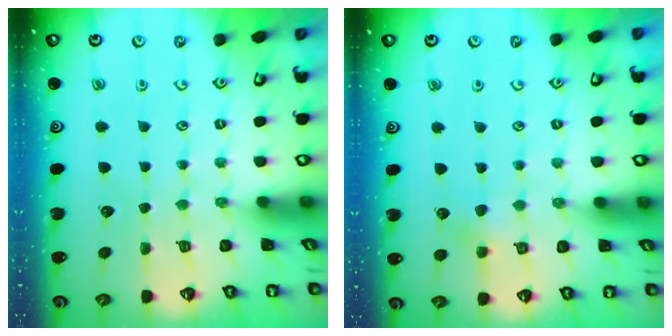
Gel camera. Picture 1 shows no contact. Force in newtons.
{"total": 4.2, "press": 4.2, "slide": 0.6}